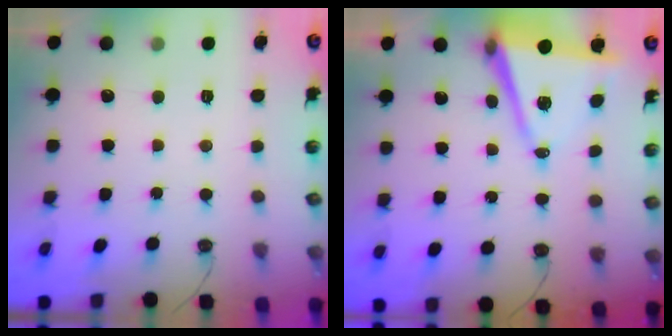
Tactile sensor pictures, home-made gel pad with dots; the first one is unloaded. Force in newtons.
{"total": 9.1, "press": 8.0, "slide": 4.4}